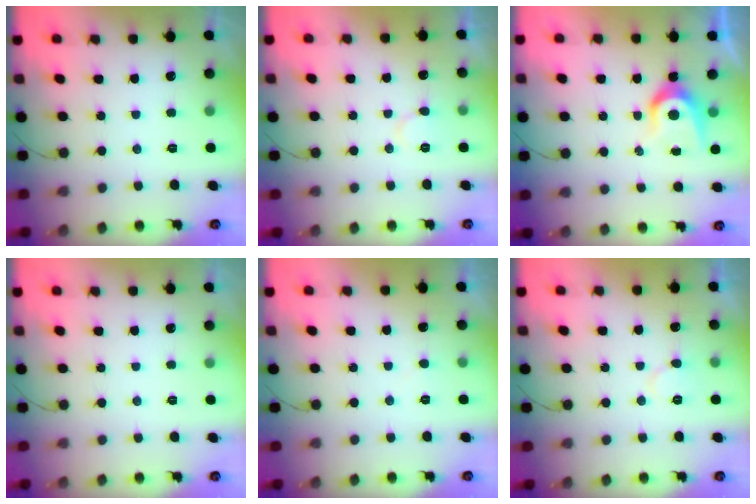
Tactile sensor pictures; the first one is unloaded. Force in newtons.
{"total": 6.2, "press": 6.2, "slide": 0.4}
{"total": 7.5, "press": 7.5, "slide": 0.4}
{"total": 0.0}
{"total": 3.1, "press": 3.1, "slide": 0.3}
{"total": 6.3, "press": 6.3, "slide": 0.5}